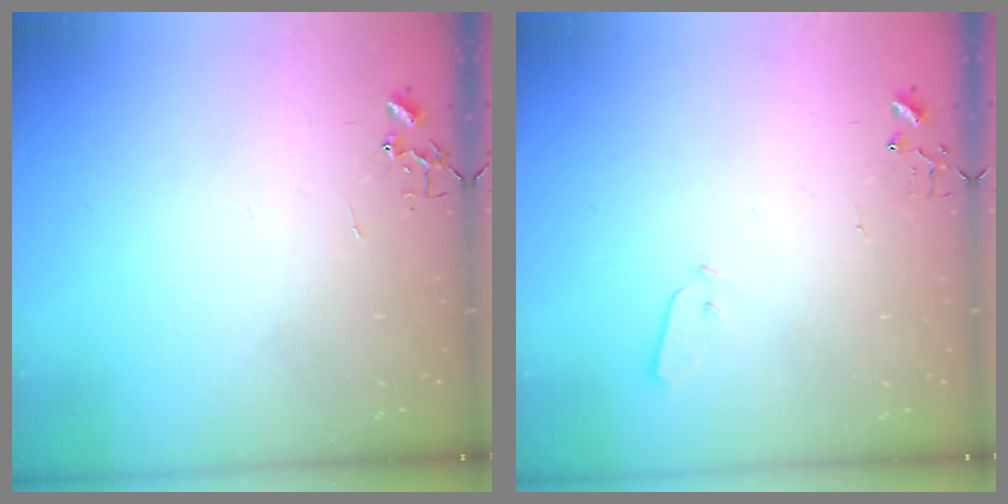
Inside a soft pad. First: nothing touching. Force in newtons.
{"total": 3.0, "press": 2.9, "slide": 0.3}